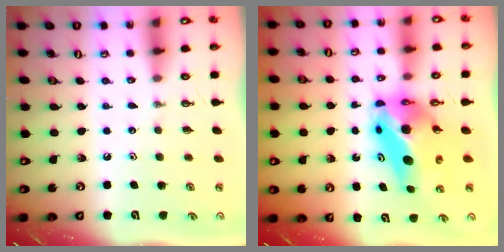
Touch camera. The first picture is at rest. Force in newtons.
{"total": 11.5, "press": 11.2, "slide": 2.4}